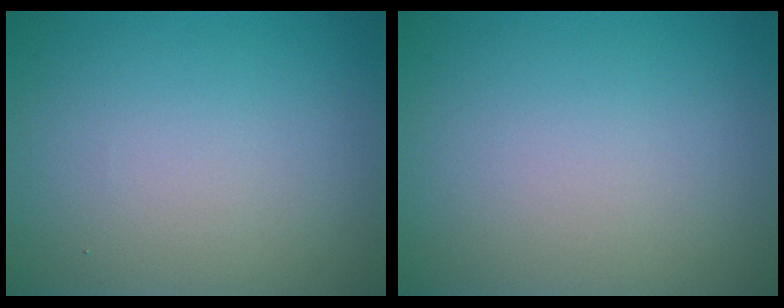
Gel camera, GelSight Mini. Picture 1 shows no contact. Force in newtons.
{"total": 0.0}